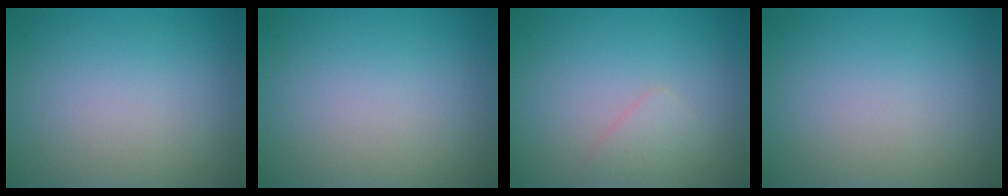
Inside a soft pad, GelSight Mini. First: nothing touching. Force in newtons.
{"total": 0.0}
{"total": 1.3, "press": 1.3, "slide": 0.1}
{"total": 0.0}